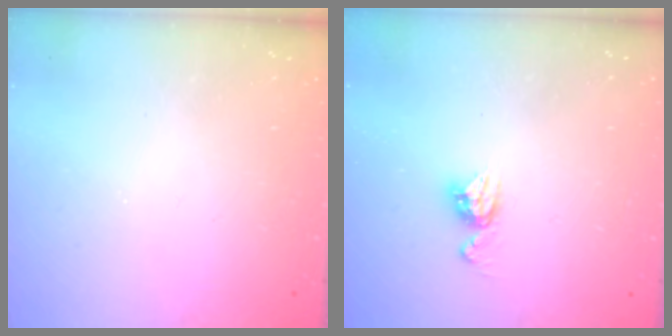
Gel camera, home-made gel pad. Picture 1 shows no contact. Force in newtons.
{"total": 6.8, "press": 6.8, "slide": 0.5}